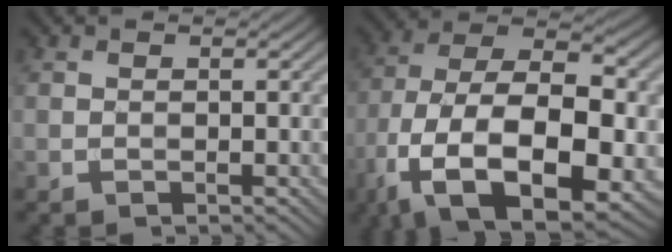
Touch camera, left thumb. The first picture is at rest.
{"total": 17.9, "force": [-7.0, 9.2, 13.7], "torque": [-0.264, -0.016, -0.120]}